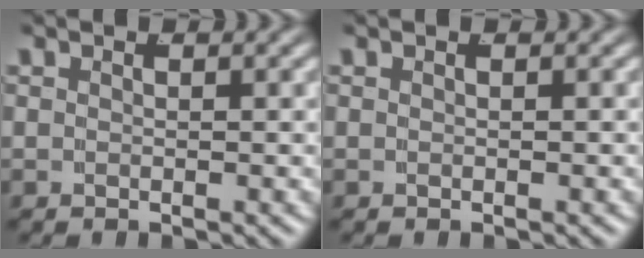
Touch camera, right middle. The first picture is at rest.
{"total": 0.0}